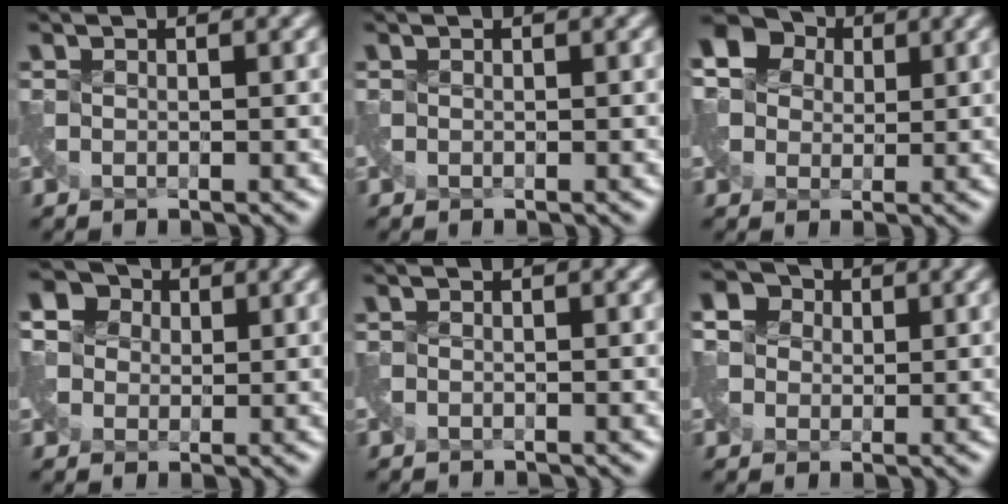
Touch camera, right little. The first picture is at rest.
{"total": 0.0}
{"total": 6.1, "force": [1.2, 5.4, 2.7], "torque": [-0.060, 0.030, -0.002]}
{"total": 4.5, "force": [1.1, 4.0, 1.8], "torque": [-0.037, 0.032, 0.000]}
{"total": 0.7, "force": [-0.7, -0.2, -0.1], "torque": [0.001, -0.011, -0.018]}
{"total": 4.0, "force": [0.9, 3.5, 1.5], "torque": [-0.031, 0.030, -0.001]}